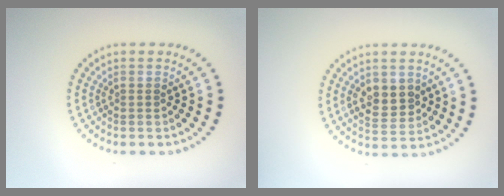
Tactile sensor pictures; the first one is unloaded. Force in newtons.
{"total": 3.1, "press": 3.0, "slide": 0.5}